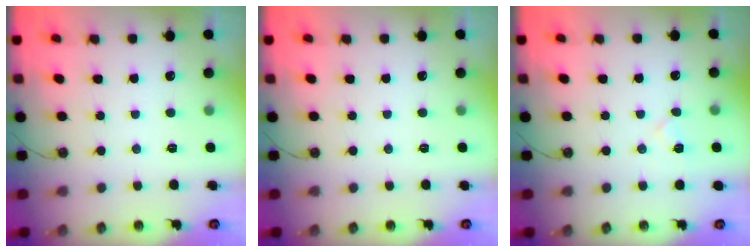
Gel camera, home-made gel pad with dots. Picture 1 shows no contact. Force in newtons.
{"total": 0.0}
{"total": 6.2, "press": 5.8, "slide": 2.1}